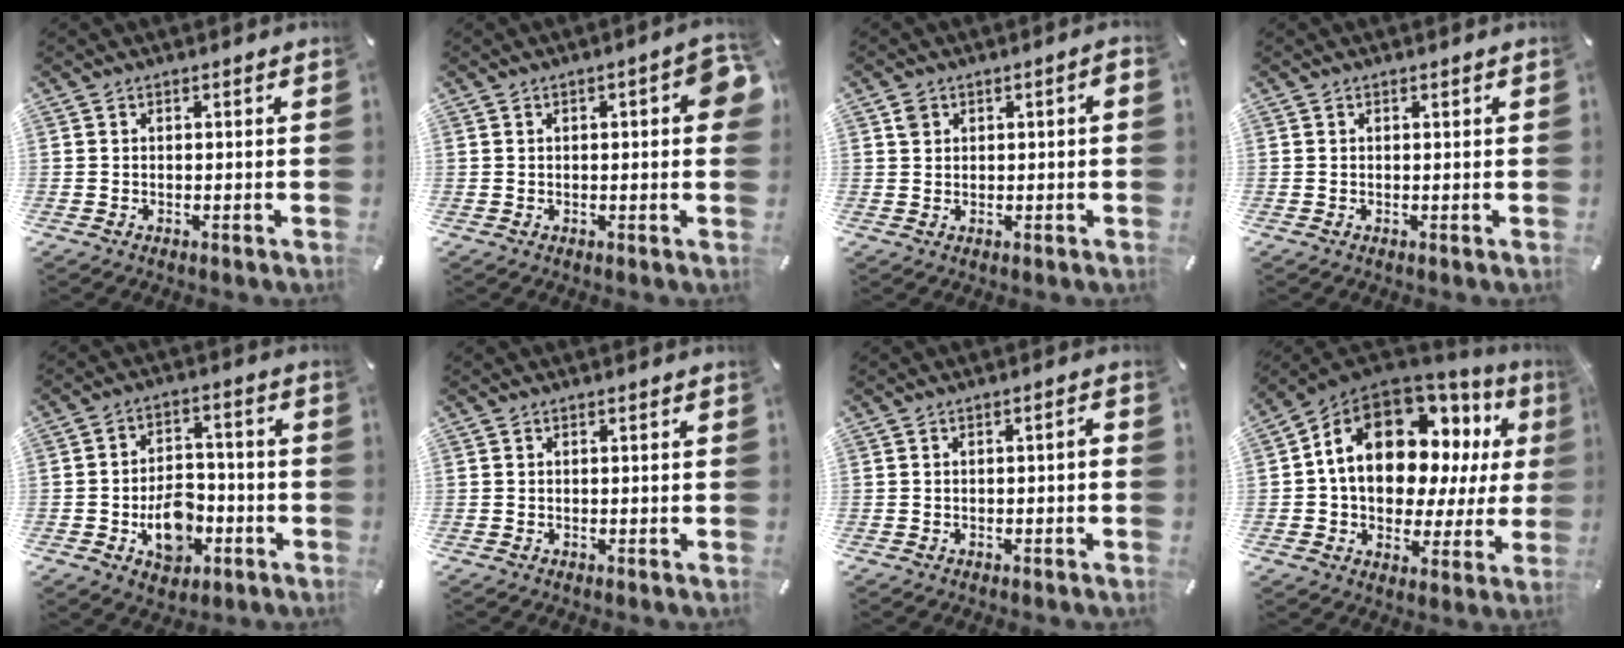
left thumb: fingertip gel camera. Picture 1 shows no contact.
{"total": 6.1, "force": [0.7, 2.2, 5.6], "torque": [-0.069, -0.001, 0.008]}
{"total": 2.1, "force": [0.4, 1.8, 1.1], "torque": [-0.016, 0.004, 0.003]}
{"total": 0.0}
{"total": 10.7, "force": [-3.7, 7.8, 6.3], "torque": [-0.094, 0.020, -0.062]}
{"total": 0.0}
{"total": 1.8, "force": [-0.9, 0.6, 1.4], "torque": [-0.023, 0.005, -0.017]}
{"total": 17.6, "force": [6.4, 11.3, 11.8], "torque": [-0.206, -0.042, 0.108]}